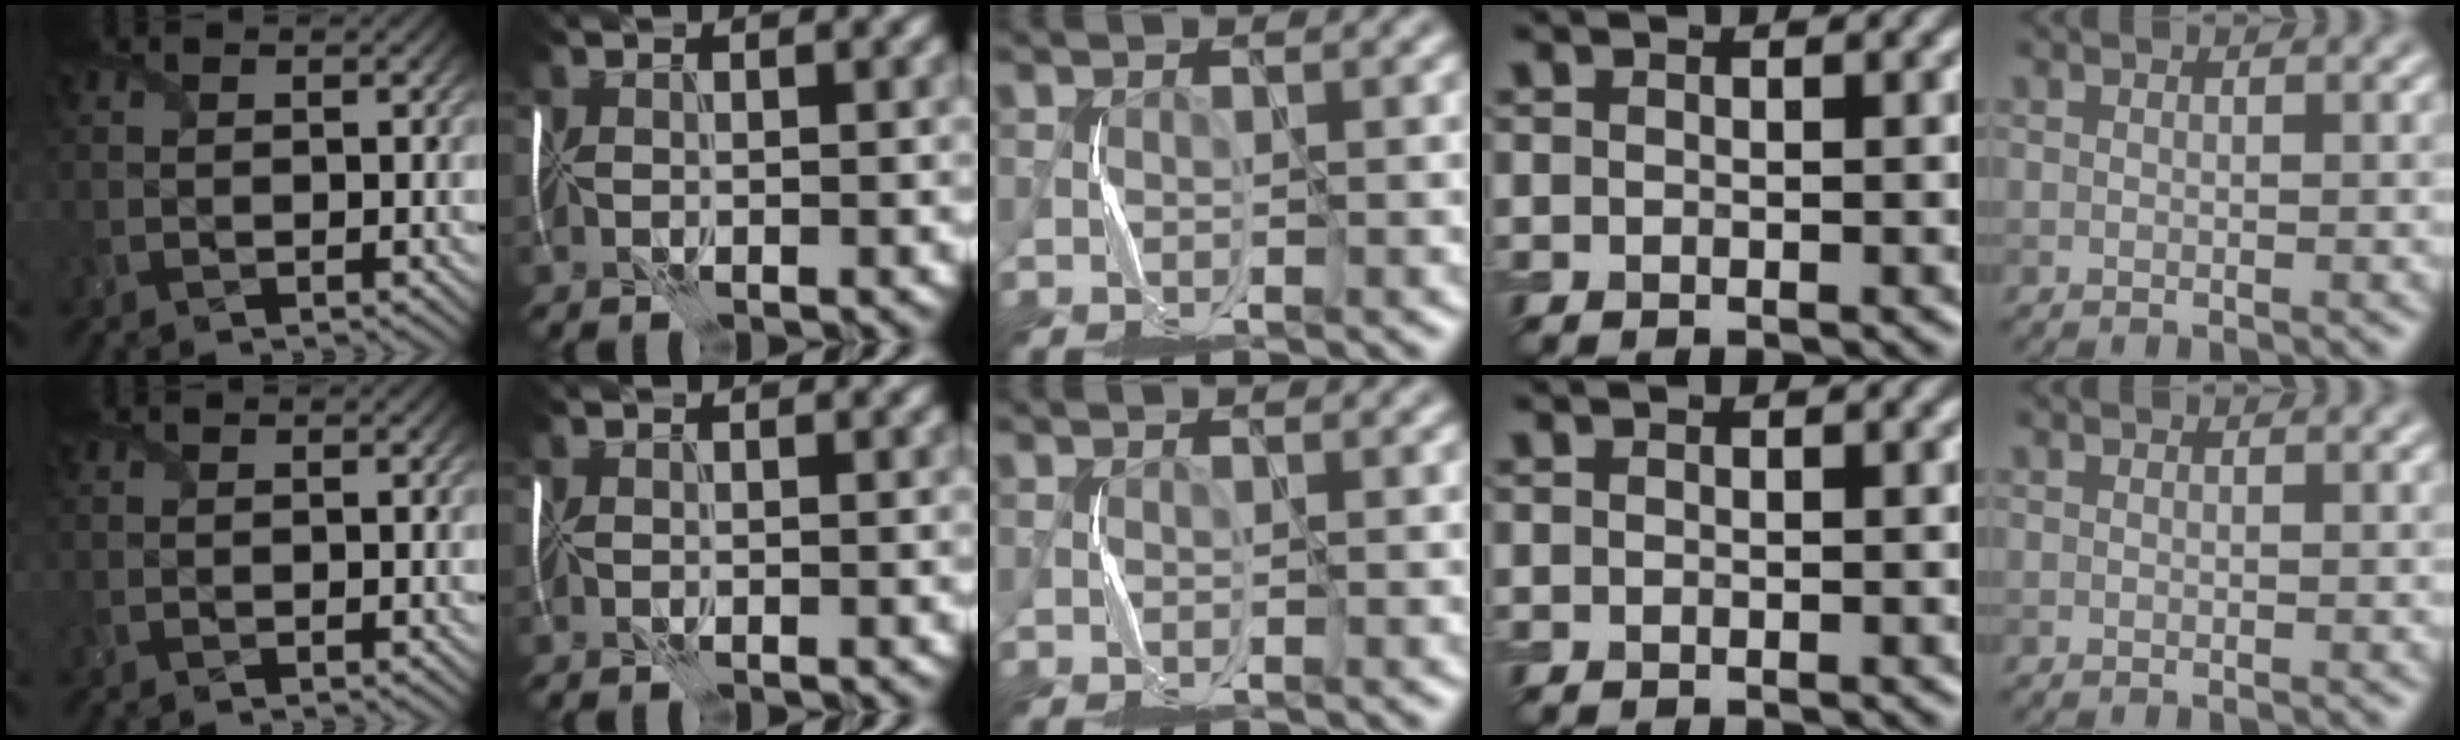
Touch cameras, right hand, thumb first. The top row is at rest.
{}